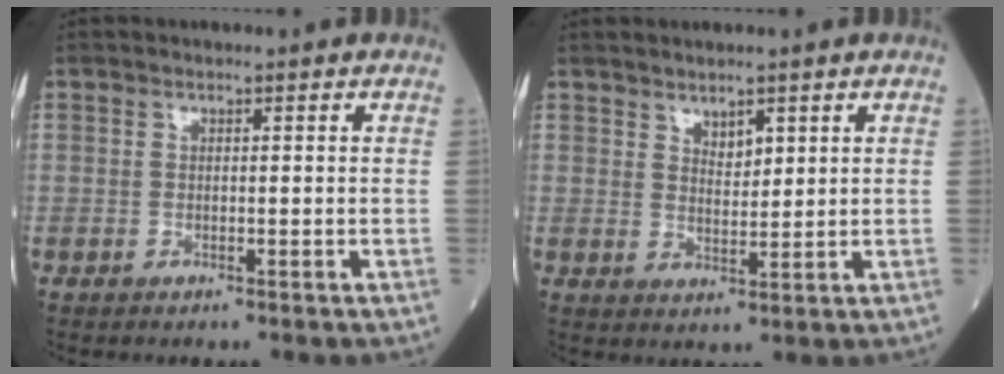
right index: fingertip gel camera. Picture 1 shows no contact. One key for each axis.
{"total": 2.7, "fx": 1.8, "fy": 1.2, "fz": 1.7, "tx": -0.031, "ty": -0.001, "tz": 0.038}